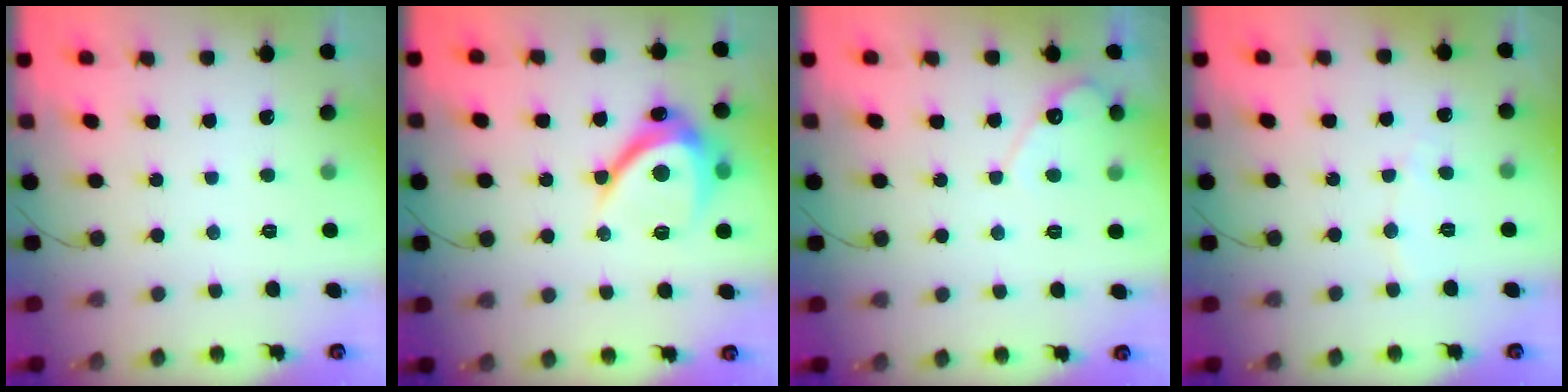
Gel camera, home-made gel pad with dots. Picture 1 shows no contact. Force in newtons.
{"total": 10.8, "press": 10.8, "slide": 0.6}
{"total": 4.6, "press": 4.6, "slide": 0.3}
{"total": 3.0, "press": 2.9, "slide": 0.2}